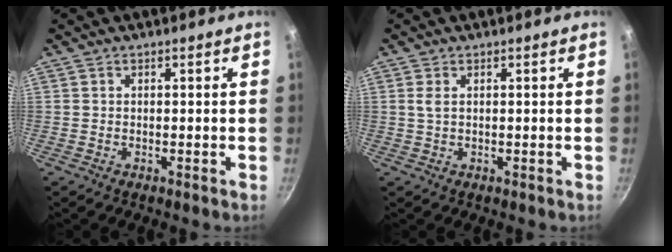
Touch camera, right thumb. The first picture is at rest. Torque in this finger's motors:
{"motor_torque": [0.00, -0.04, 0.43, -0.08, 0.00]}